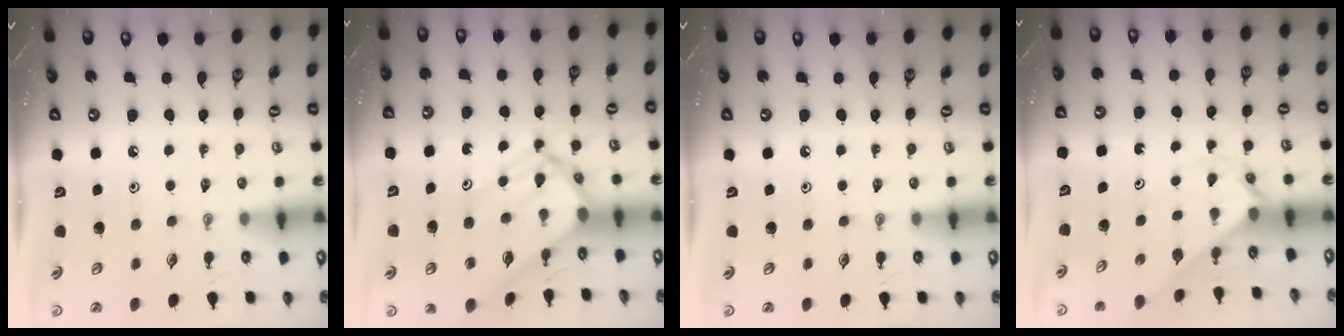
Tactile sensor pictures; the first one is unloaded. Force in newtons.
{"total": 10.4, "press": 10.4, "slide": 1.1}
{"total": 0.0}
{"total": 2.3, "press": 2.3, "slide": 0.2}